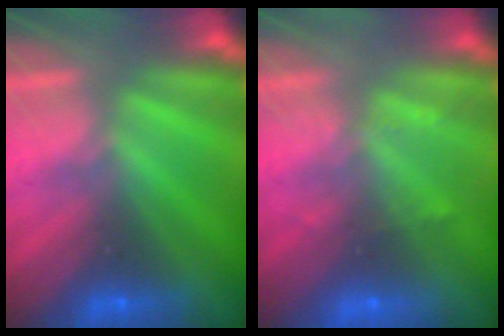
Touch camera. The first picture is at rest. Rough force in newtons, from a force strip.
{"total": 2.3}